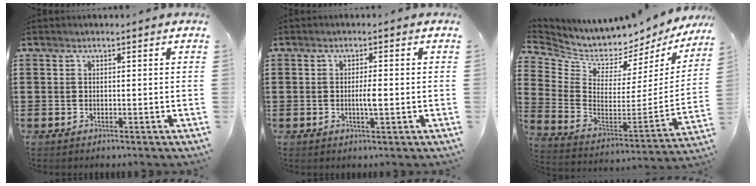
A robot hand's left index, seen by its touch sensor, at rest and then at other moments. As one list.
[{"total": 2.4, "force": [-0.3, 0.3, 2.4], "torque": [-0.044, 0.000, -0.006]}, {"total": 4.6, "force": [4.3, 1.3, 0.6], "torque": [-0.048, -0.062, 0.068]}]